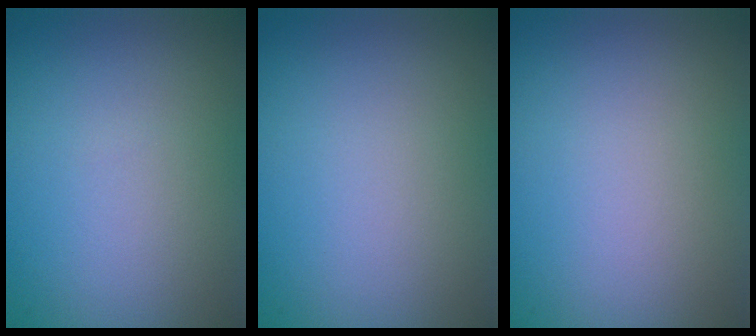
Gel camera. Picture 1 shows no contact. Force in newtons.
{"total": 0.0}
{"total": 0.0}